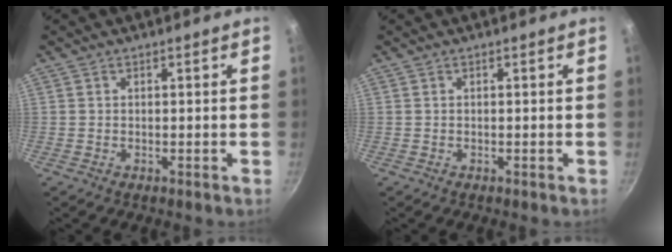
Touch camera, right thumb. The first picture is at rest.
{"total": 0.0}